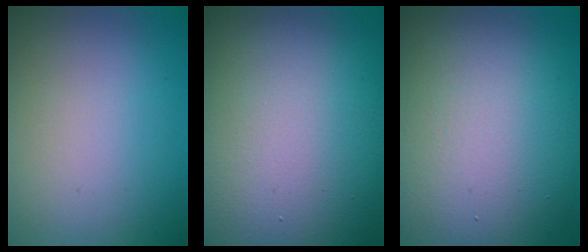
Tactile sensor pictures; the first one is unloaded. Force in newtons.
{"total": 18.6, "press": 18.5, "slide": 1.2}
{"total": 13.7, "press": 13.7, "slide": 0.8}